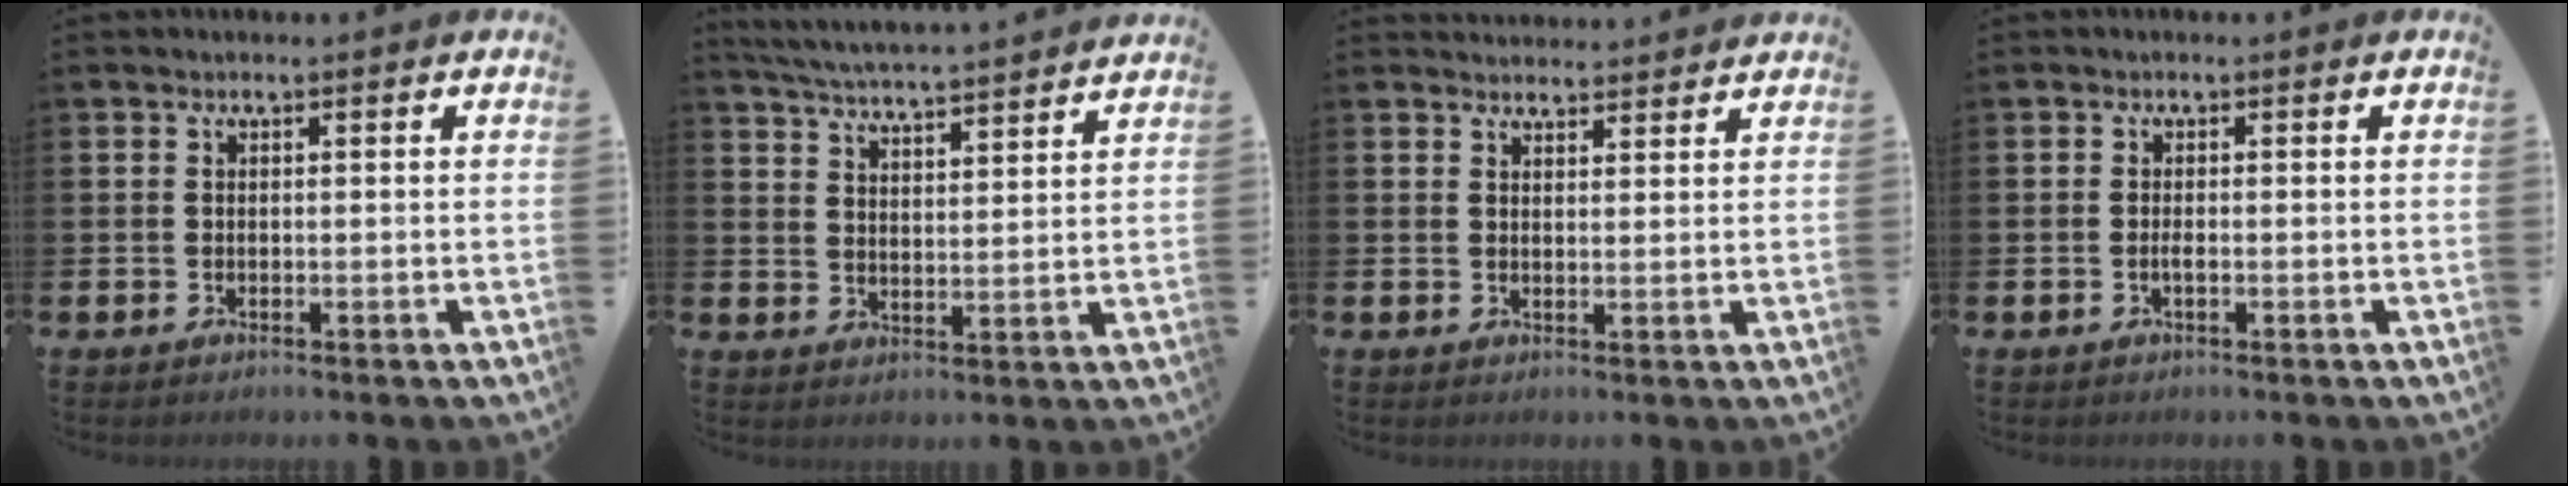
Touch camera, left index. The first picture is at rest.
{"total": 5.5, "force": [5.4, -0.2, 0.7], "torque": [-0.037, -0.041, 0.095]}
{"total": 2.8, "force": [2.8, 0.6, -0.2], "torque": [0.000, -0.013, 0.050]}
{"total": 0.9, "force": [-0.3, 0.2, 0.8], "torque": [-0.021, 0.000, -0.003]}